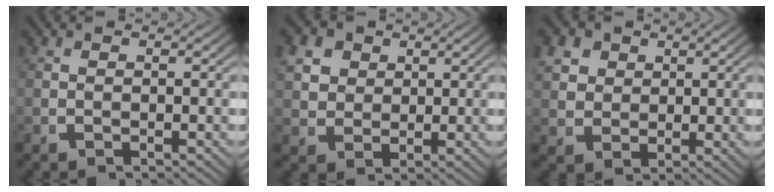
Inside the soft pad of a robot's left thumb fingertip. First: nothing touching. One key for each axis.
{"total": 5.7, "fx": 2.1, "fy": 4.6, "fz": 2.6, "tx": -0.067, "ty": -0.012, "tz": 0.045}
{"total": 5.3, "fx": 1.9, "fy": 4.3, "fz": 2.5, "tx": -0.067, "ty": -0.014, "tz": 0.044}